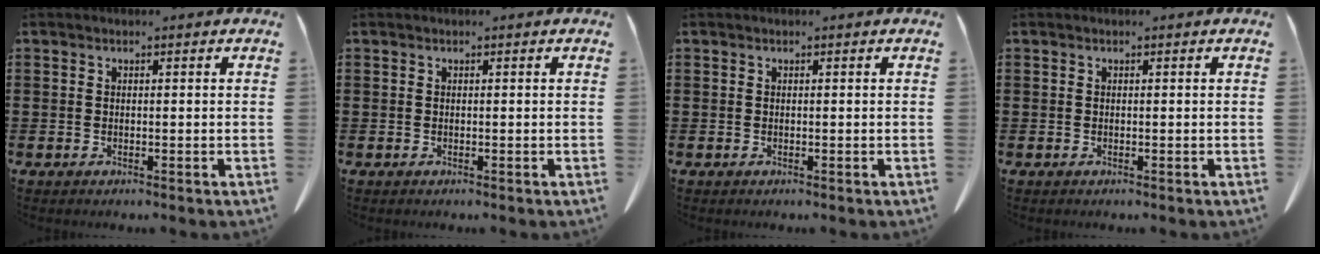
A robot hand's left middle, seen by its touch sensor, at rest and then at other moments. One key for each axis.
{"total": 0.0}
{"total": 0.0}
{"total": 0.0}